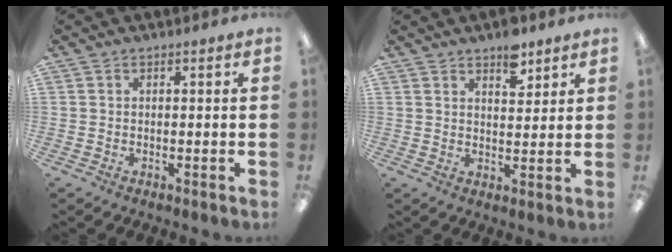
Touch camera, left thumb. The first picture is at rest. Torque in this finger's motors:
{"motor_torque": [0.58, 0.28, 0.45, -0.43, 0.02]}